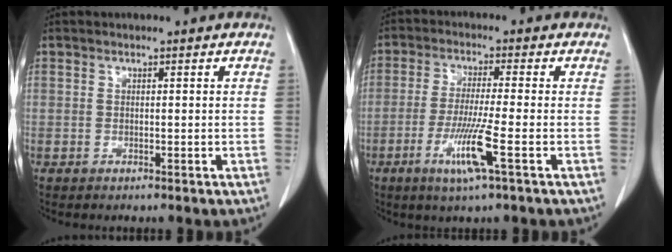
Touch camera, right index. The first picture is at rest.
{"total": 7.7, "force": [-3.1, -0.6, 7.0], "torque": [-0.137, -0.022, -0.061]}